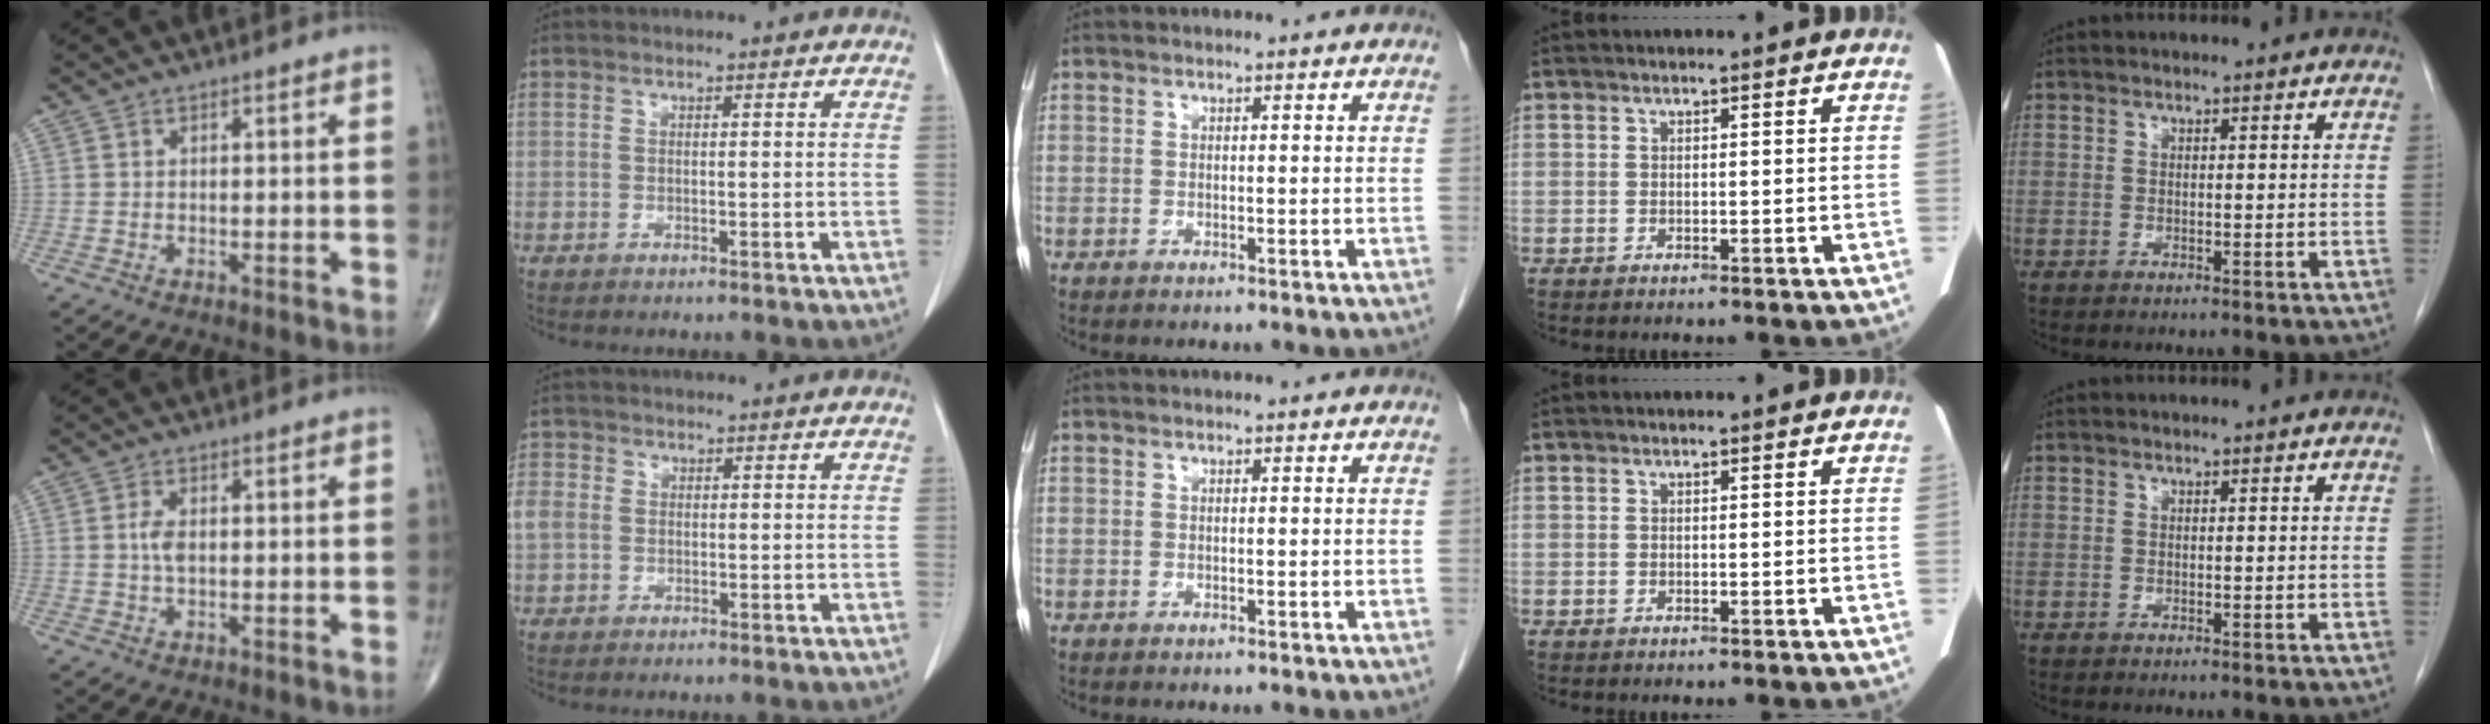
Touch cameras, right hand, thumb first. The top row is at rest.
{"thumb": {"total": 2.7, "force": [0.2, 1.3, 2.4], "torque": [-0.051, 0.001, 0.003]}, "index": {"total": 3.3, "force": [-0.1, 2.9, 1.7], "torque": [-0.051, 0.016, 0.000]}}